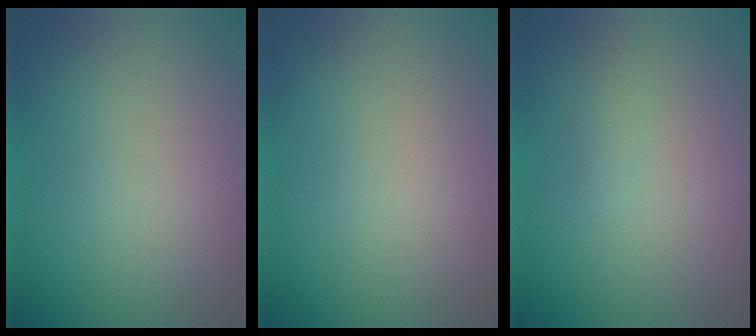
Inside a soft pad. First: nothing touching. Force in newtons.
{"total": 0.0}
{"total": 0.6, "press": 0.6, "slide": 0.0}